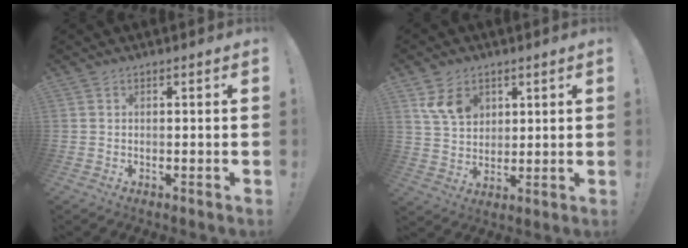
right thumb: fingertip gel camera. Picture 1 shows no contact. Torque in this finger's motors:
{"motor_torque": [0.92, 1.24, 0.18, 0.10, 0.00]}